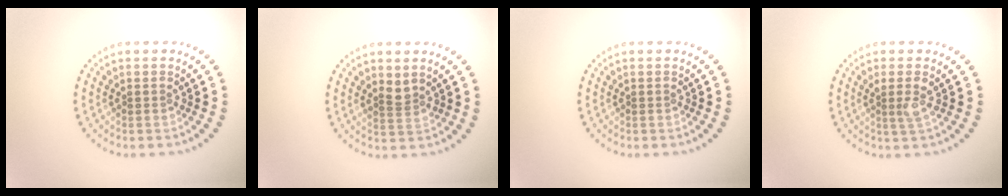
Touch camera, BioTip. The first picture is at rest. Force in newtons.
{"total": 1.5, "press": 1.2, "slide": 0.9}
{"total": 0.0}
{"total": 1.7, "press": 1.4, "slide": 1.0}